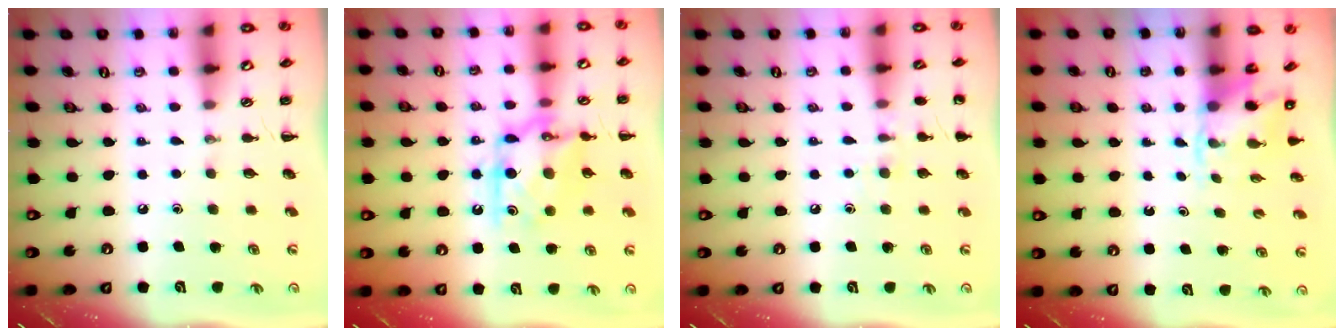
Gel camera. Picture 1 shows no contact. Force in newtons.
{"total": 13.1, "press": 13.1, "slide": 0.6}
{"total": 6.7, "press": 6.5, "slide": 1.7}
{"total": 3.2, "press": 3.1, "slide": 0.6}